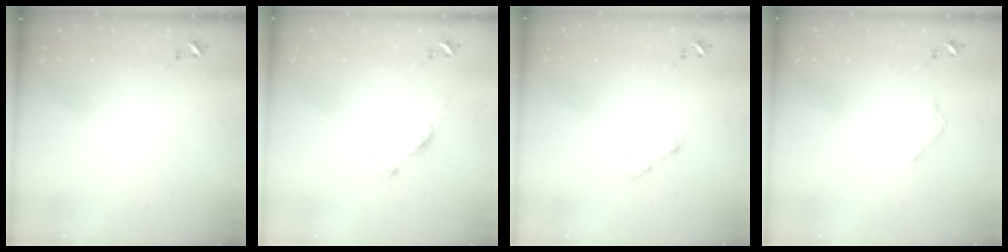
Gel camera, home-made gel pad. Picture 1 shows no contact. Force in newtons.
{"total": 8.3, "press": 8.2, "slide": 0.9}
{"total": 3.2, "press": 3.1, "slide": 0.5}
{"total": 1.8, "press": 1.8, "slide": 0.2}